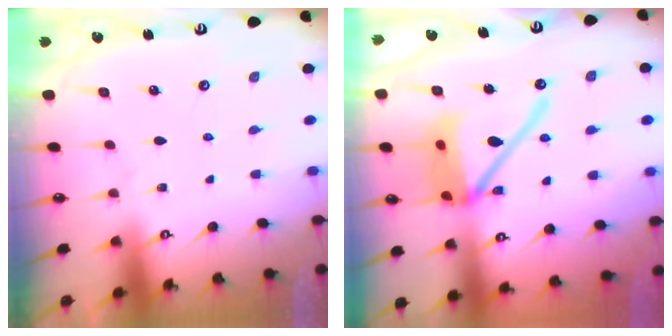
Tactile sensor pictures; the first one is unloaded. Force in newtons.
{"total": 16.2, "press": 16.0, "slide": 2.3}